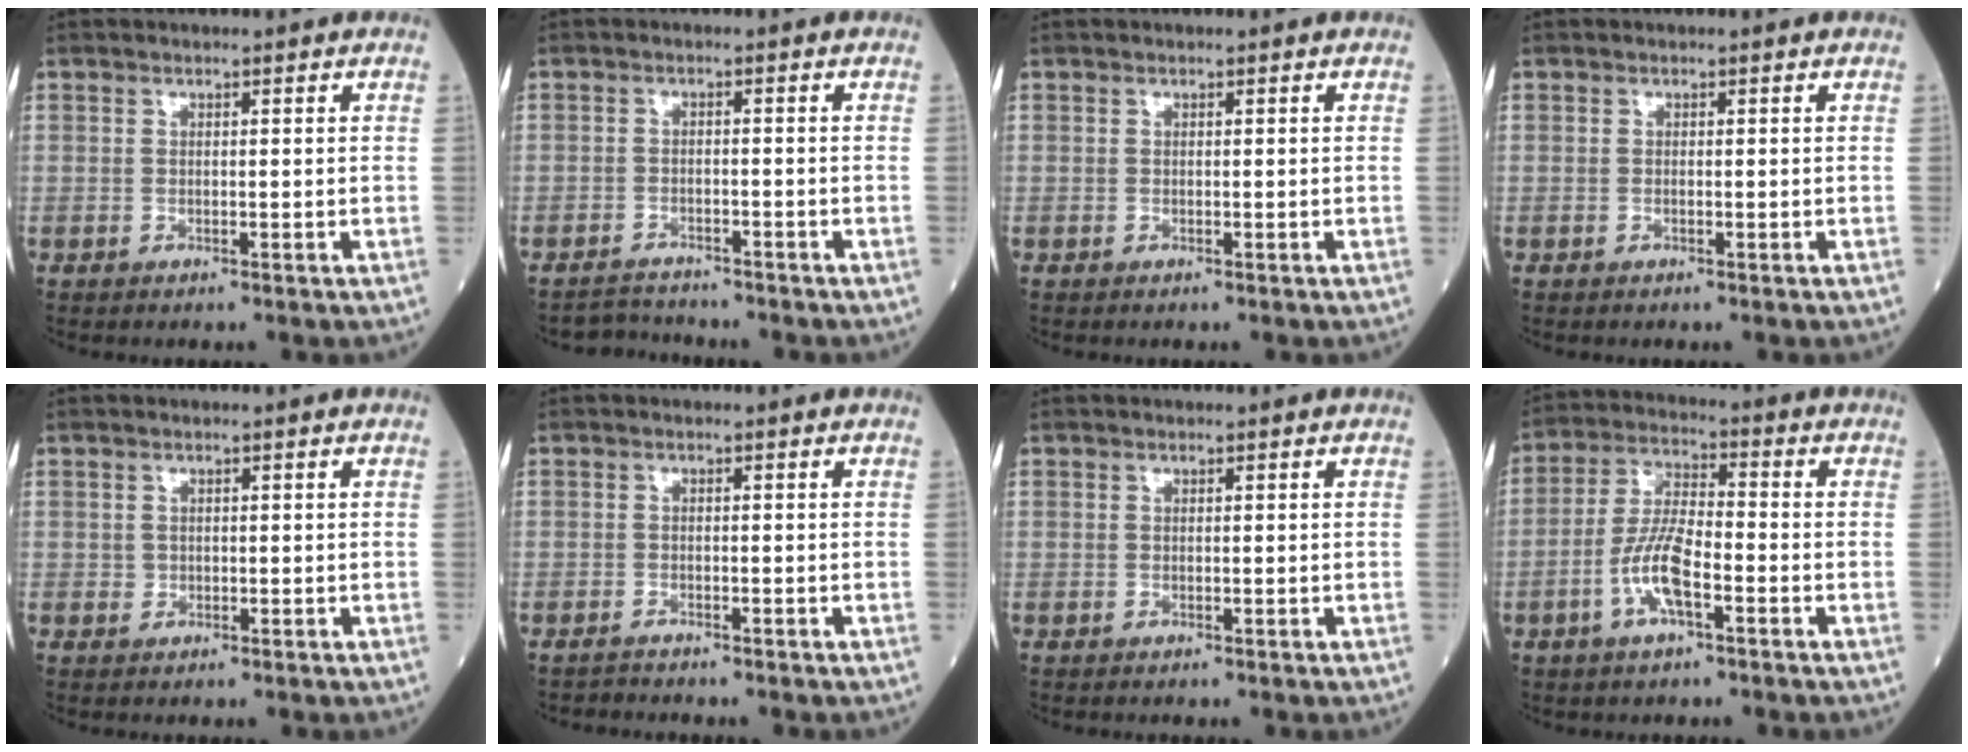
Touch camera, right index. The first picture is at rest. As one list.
[{"total": 3.1, "force": [-3.0, 0.4, -0.7], "torque": [0.009, -0.012, -0.051]}, {"total": 0.0}, {"total": 0.0}, {"total": 0.7, "force": [0.0, 0.7, 0.1], "torque": [0.001, 0.003, -0.001]}, {"total": 1.0, "force": [-1.0, 0.1, -0.2], "torque": [0.000, -0.004, -0.019]}, {"total": 0.0}, {"total": 8.0, "force": [-3.1, 2.1, 7.1], "torque": [-0.148, 0.004, -0.062]}]